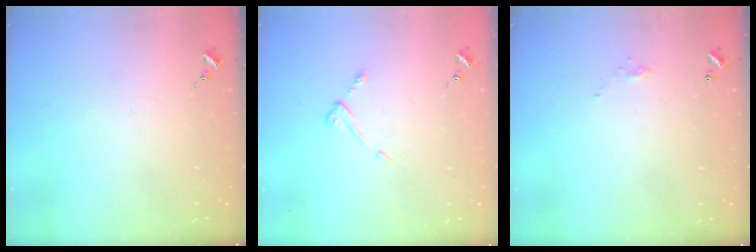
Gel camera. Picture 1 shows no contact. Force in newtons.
{"total": 4.2, "press": 4.1, "slide": 0.7}
{"total": 3.2, "press": 3.2, "slide": 0.0}